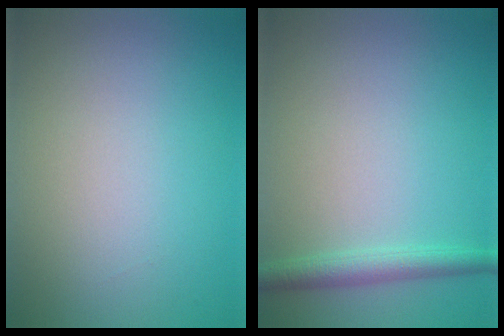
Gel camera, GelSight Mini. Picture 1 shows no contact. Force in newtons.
{"total": 2.4, "press": 2.4, "slide": 0.0}